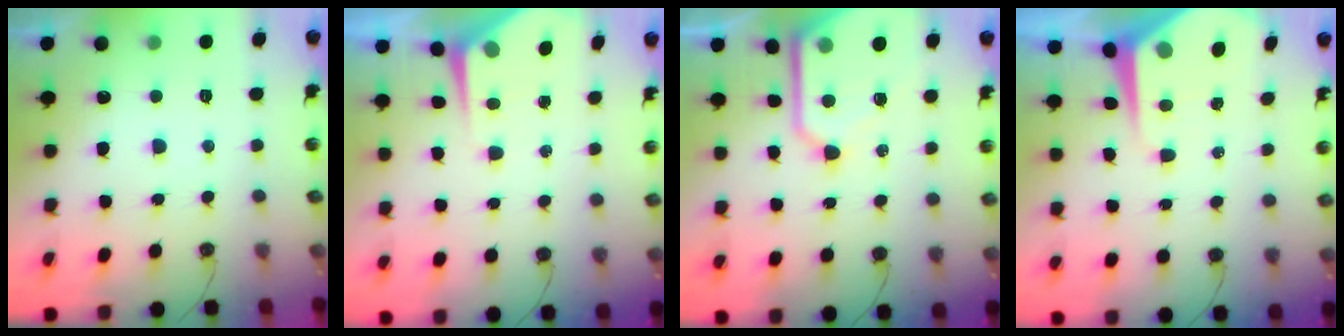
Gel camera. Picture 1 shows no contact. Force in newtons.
{"total": 4.8, "press": 4.8, "slide": 0.5}
{"total": 12.0, "press": 12.0, "slide": 1.1}
{"total": 8.4, "press": 8.4, "slide": 0.8}